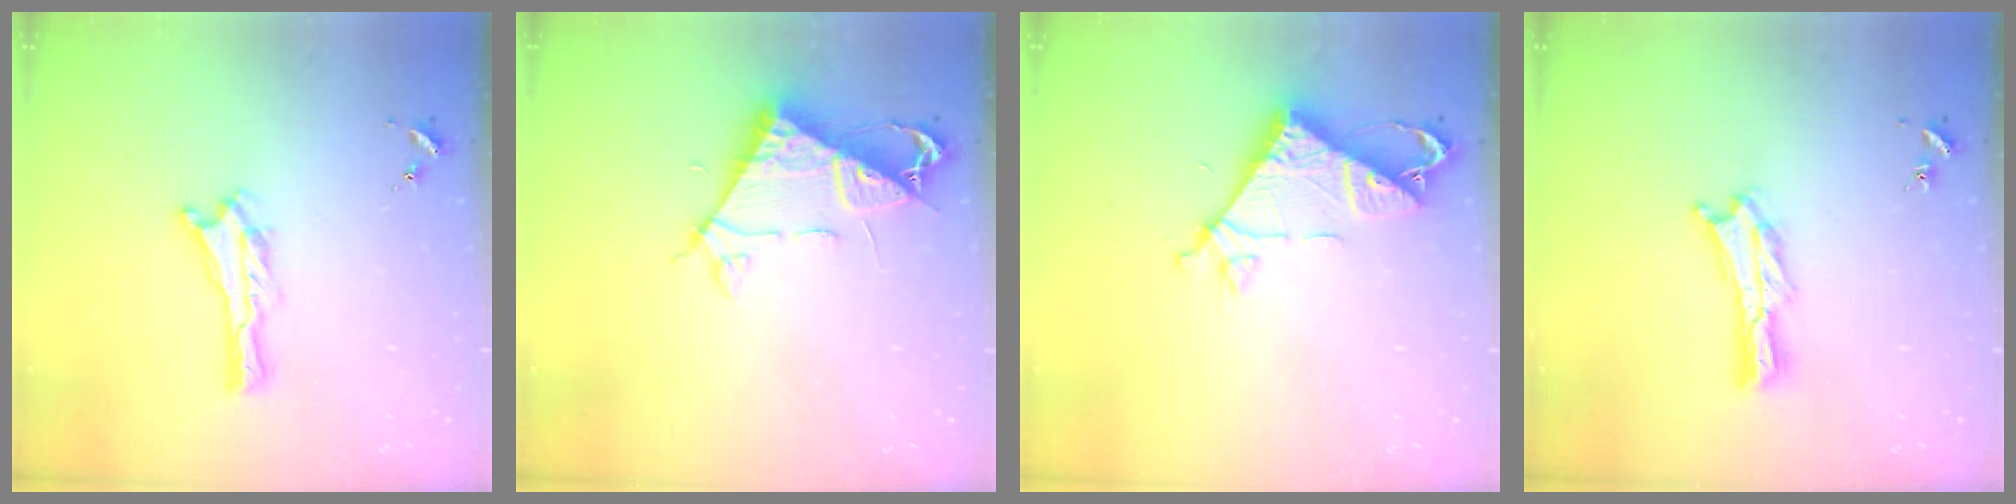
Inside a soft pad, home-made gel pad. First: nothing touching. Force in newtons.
{"total": 7.7, "press": 7.6, "slide": 0.8}
{"total": 7.5, "press": 7.5, "slide": 0.2}
{"total": 1.8, "press": 1.8, "slide": 0.2}